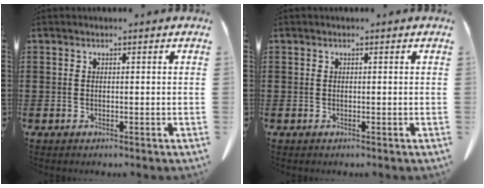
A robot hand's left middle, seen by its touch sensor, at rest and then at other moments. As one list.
[{"total": 0.0}]